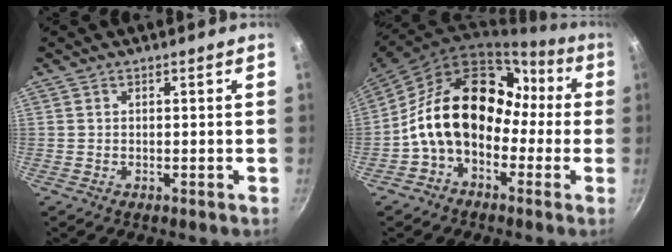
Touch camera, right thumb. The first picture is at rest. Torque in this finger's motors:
{"motor_torque": [0.54, 3.44, 2.04, -0.53, 0.30]}